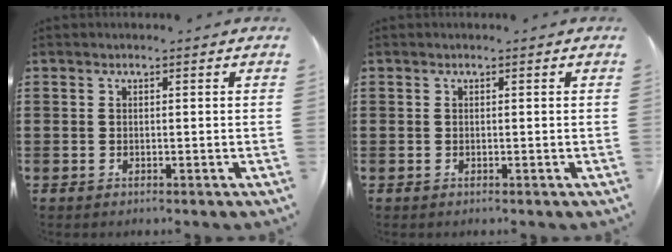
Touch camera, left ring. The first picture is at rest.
{"total": 0.0}